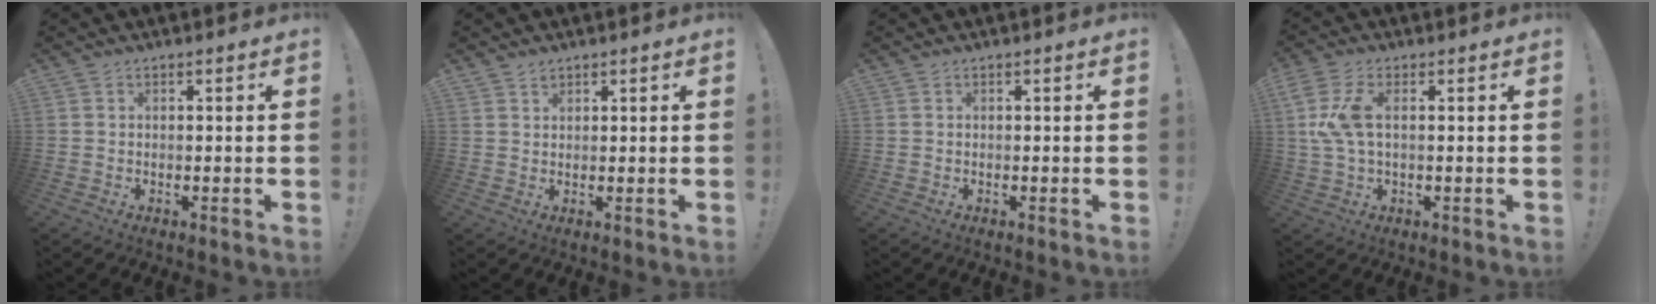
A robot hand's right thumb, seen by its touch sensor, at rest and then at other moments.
{"total": 1.6, "force": [1.4, 0.8, 0.3], "torque": [0.007, -0.011, 0.023]}
{"total": 0.0}
{"total": 8.5, "force": [1.6, 3.6, 7.5], "torque": [-0.156, -0.011, 0.028]}